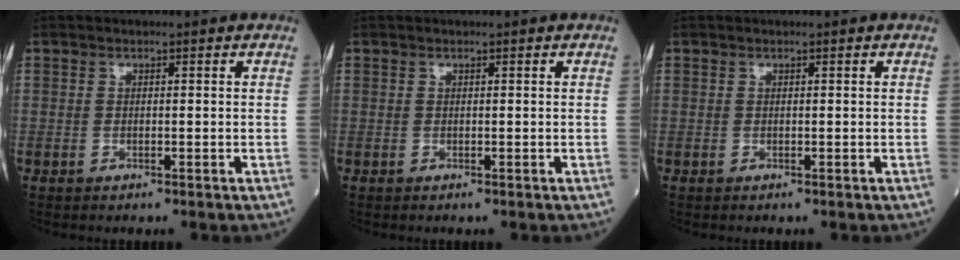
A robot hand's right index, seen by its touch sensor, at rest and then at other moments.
{"total": 0.0}
{"total": 0.0}